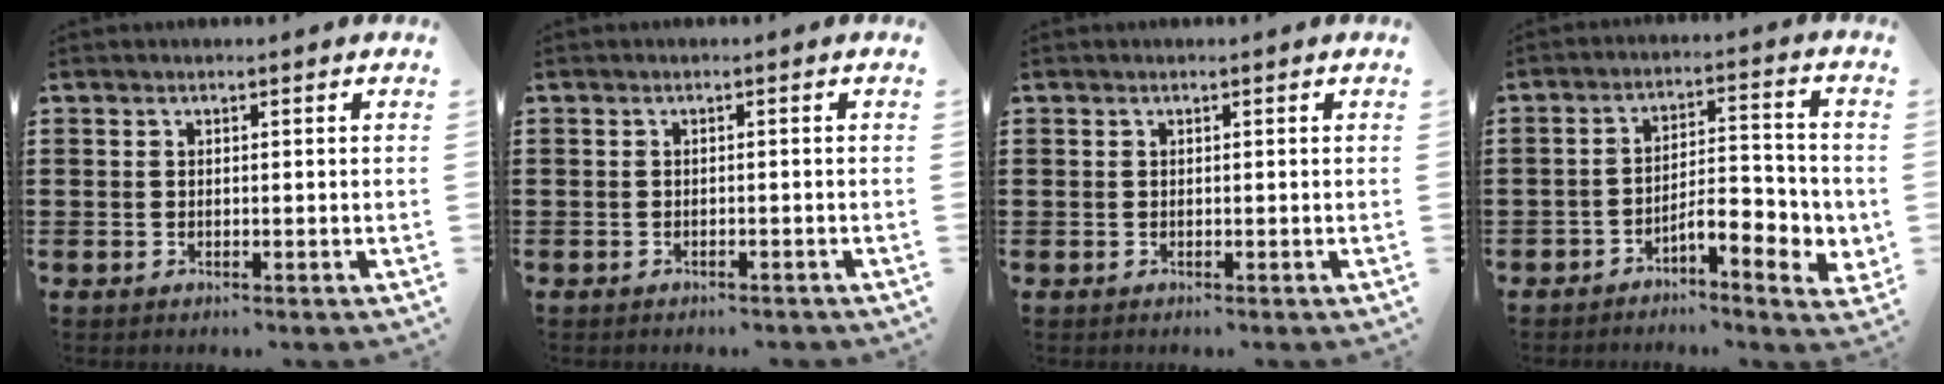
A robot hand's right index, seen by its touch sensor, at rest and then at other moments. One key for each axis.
{"total": 0.8, "fx": -0.7, "fy": 0.2, "fz": 0.2, "tx": -0.007, "ty": -0.002, "tz": -0.014}
{"total": 0.0}
{"total": 6.5, "fx": -3.4, "fy": 2.3, "fz": 5.0, "tx": -0.076, "ty": -0.003, "tz": -0.062}